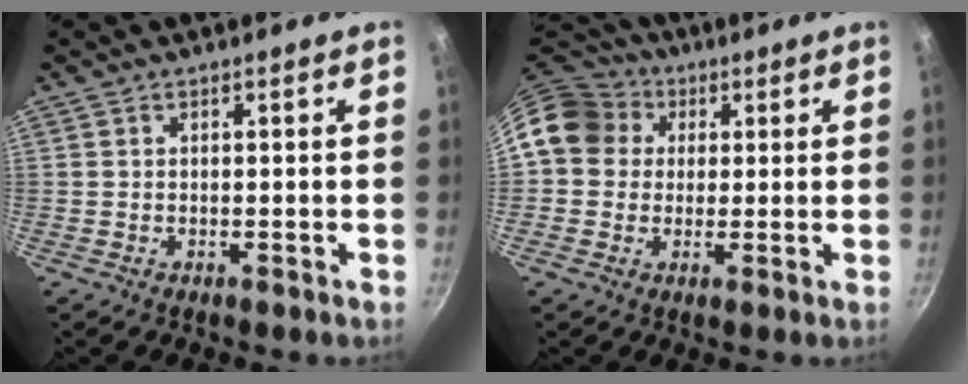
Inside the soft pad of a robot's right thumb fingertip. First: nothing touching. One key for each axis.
{"total": 12.3, "fx": 2.8, "fy": 10.7, "fz": 5.3, "tx": -0.077, "ty": 0.030, "tz": 0.033}